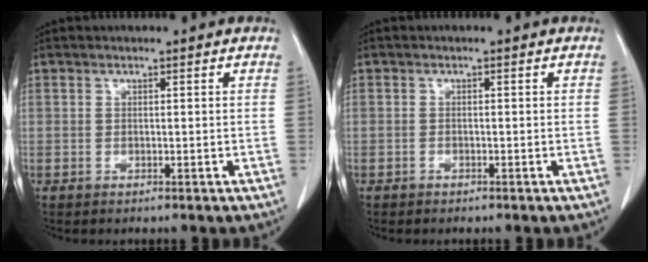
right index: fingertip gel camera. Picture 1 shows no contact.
{"total": 0.5, "force": [-0.4, 0.3, 0.0], "torque": [-0.006, 0.001, -0.009]}